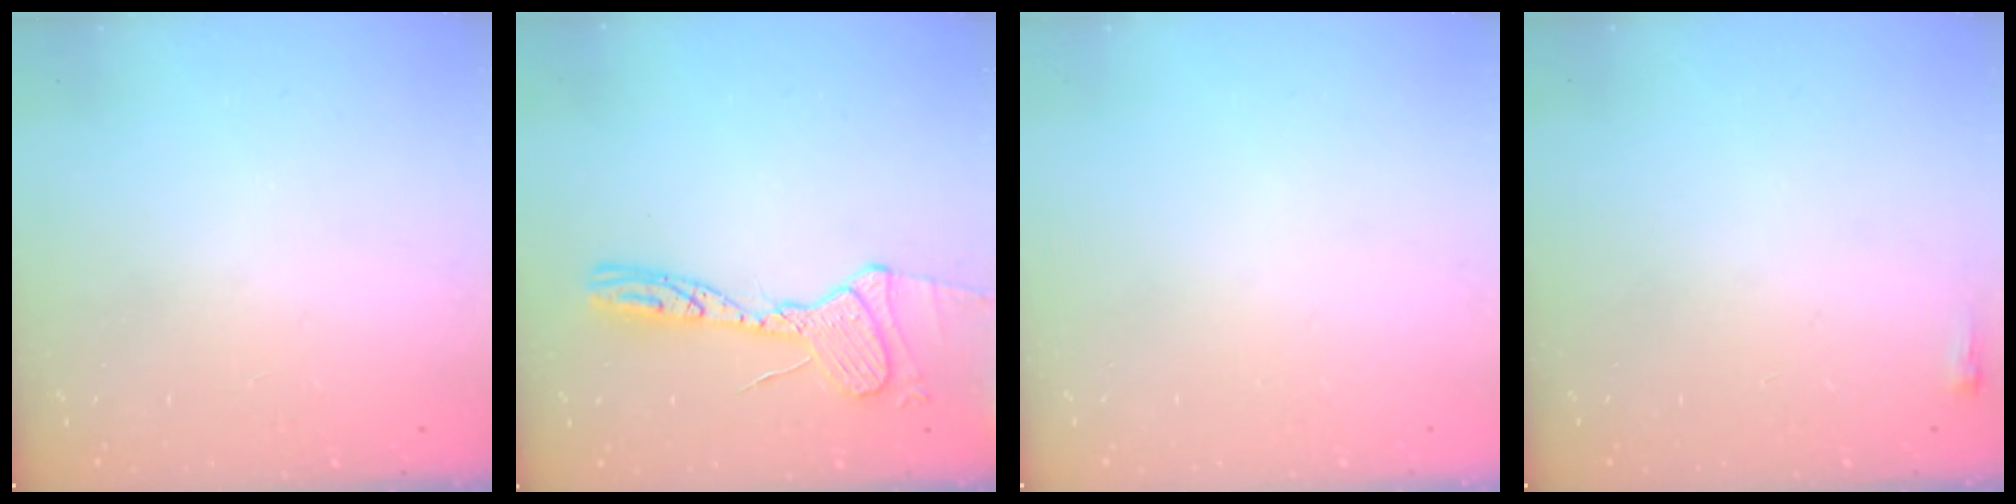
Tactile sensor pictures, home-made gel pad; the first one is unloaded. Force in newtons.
{"total": 15.7, "press": 15.6, "slide": 1.4}
{"total": 16.0, "press": 1.9, "slide": 15.9}
{"total": 2.0, "press": 2.0, "slide": 0.5}